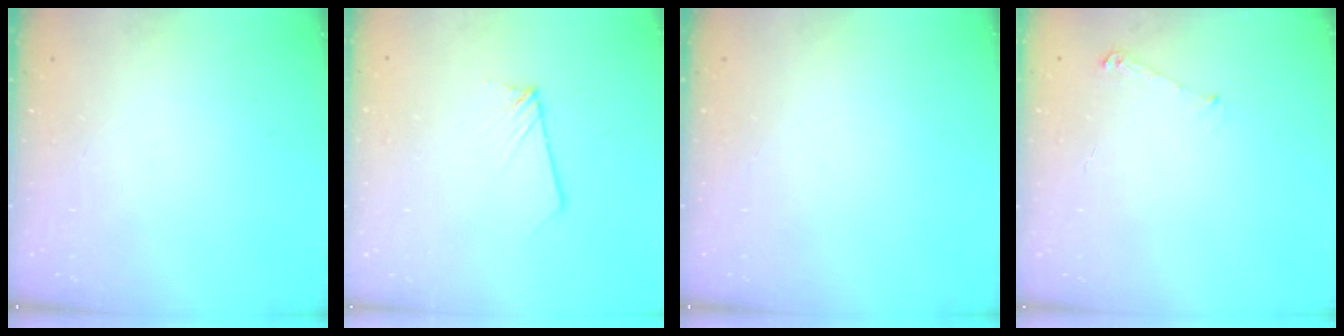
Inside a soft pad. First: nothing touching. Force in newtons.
{"total": 1.6, "press": 1.6, "slide": 0.1}
{"total": 0.0}
{"total": 4.0, "press": 3.9, "slide": 0.5}